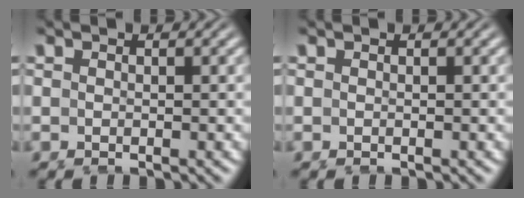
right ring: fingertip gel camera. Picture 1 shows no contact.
{"total": 0.0}